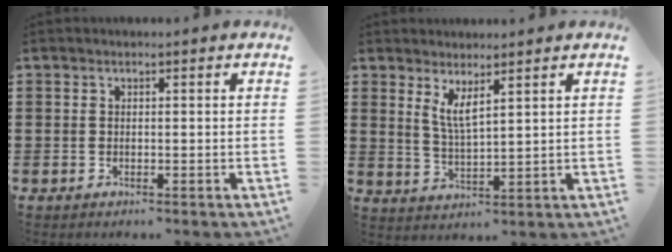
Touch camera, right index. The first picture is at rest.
{"total": 3.6, "force": [2.3, 0.6, 2.7], "torque": [-0.060, 0.000, 0.041]}